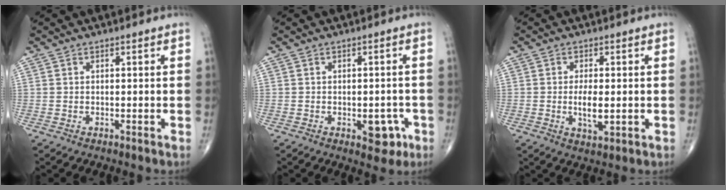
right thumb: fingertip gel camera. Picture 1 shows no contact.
{"total": 4.9, "force": [-1.9, 2.8, 3.5], "torque": [-0.019, 0.008, -0.019]}
{"total": 4.9, "force": [-0.5, 2.0, 4.4], "torque": [-0.078, -0.009, -0.008]}